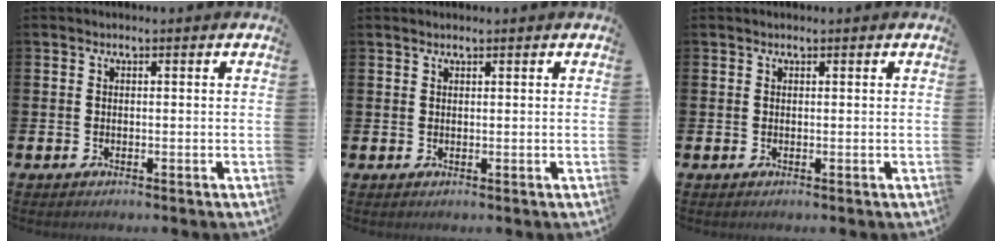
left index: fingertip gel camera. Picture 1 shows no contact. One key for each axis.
{"total": 0.7, "fx": 0.7, "fy": 0.1, "fz": 0.1, "tx": 0.004, "ty": -0.001, "tz": 0.011}
{"total": 0.0}